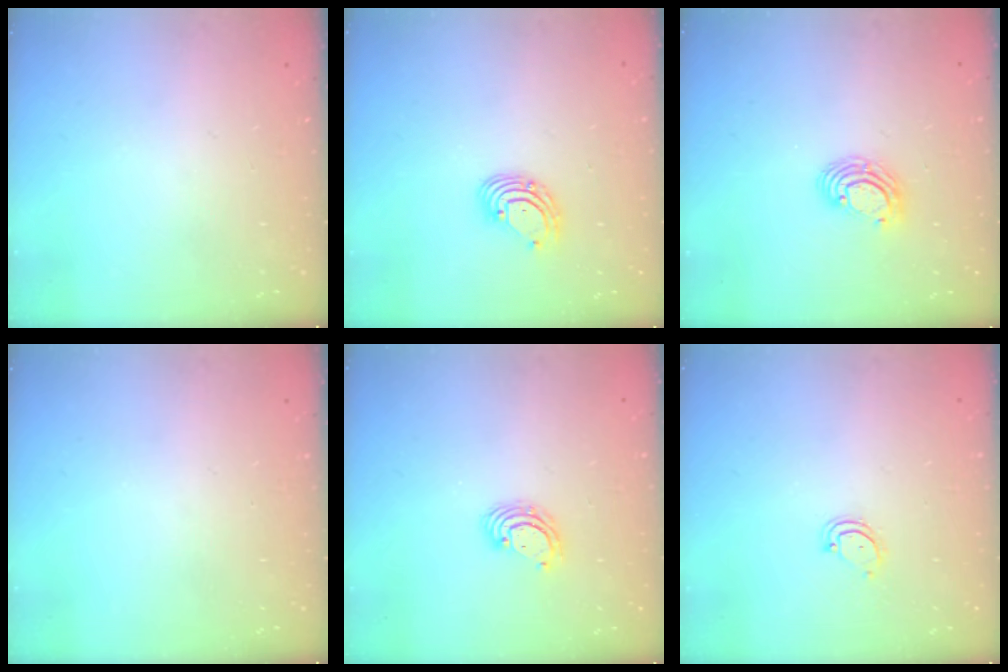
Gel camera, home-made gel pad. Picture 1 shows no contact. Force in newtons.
{"total": 4.8, "press": 4.7, "slide": 0.5}
{"total": 5.3, "press": 5.3, "slide": 0.4}
{"total": 0.0}
{"total": 4.6, "press": 4.6, "slide": 0.2}
{"total": 3.8, "press": 3.8, "slide": 0.4}